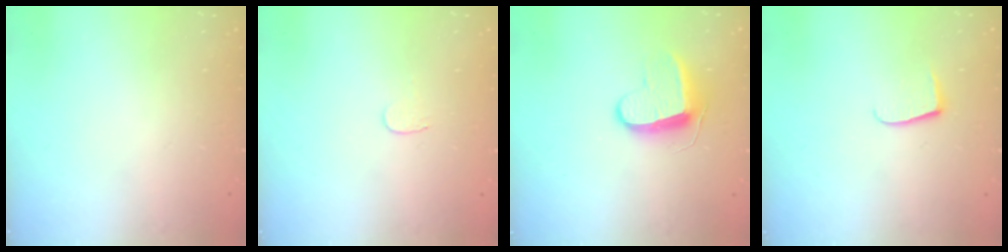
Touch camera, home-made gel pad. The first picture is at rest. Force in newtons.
{"total": 3.4, "press": 3.4, "slide": 0.4}
{"total": 9.4, "press": 9.4, "slide": 0.5}
{"total": 6.0, "press": 5.9, "slide": 0.7}